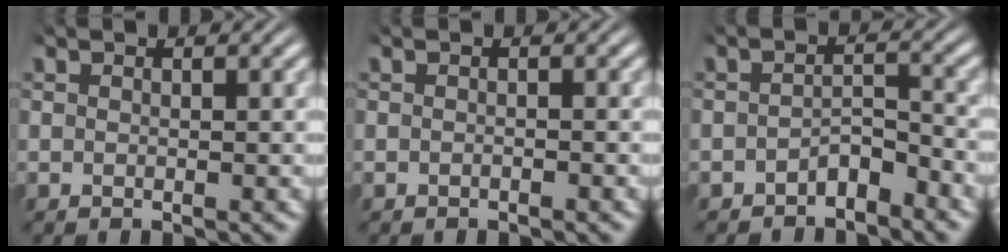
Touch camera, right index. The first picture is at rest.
{"total": 0.5, "force": [-0.5, -0.2, 0.0], "torque": [-0.003, -0.003, -0.007]}
{"total": 2.8, "force": [-2.5, 0.8, 0.9], "torque": [-0.001, -0.006, -0.043]}